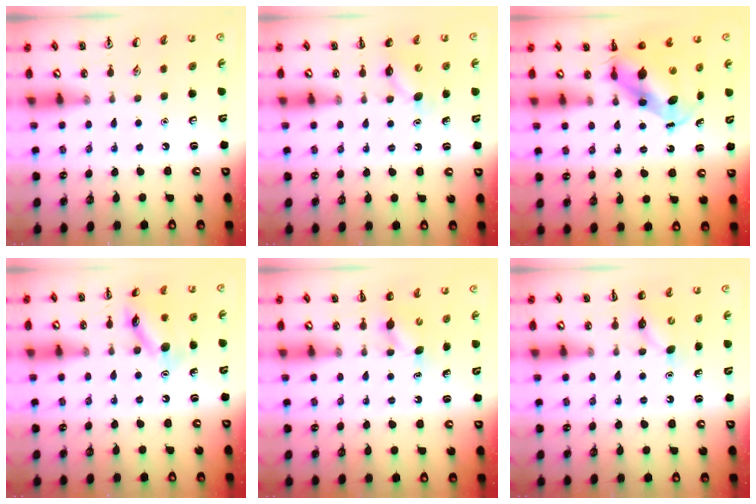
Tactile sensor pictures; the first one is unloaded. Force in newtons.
{"total": 7.3, "press": 7.1, "slide": 1.5}
{"total": 5.6, "press": 5.5, "slide": 1.3}
{"total": 12.3, "press": 12.3, "slide": 0.7}
{"total": 3.7, "press": 3.6, "slide": 1.0}
{"total": 4.1, "press": 3.9, "slide": 1.2}